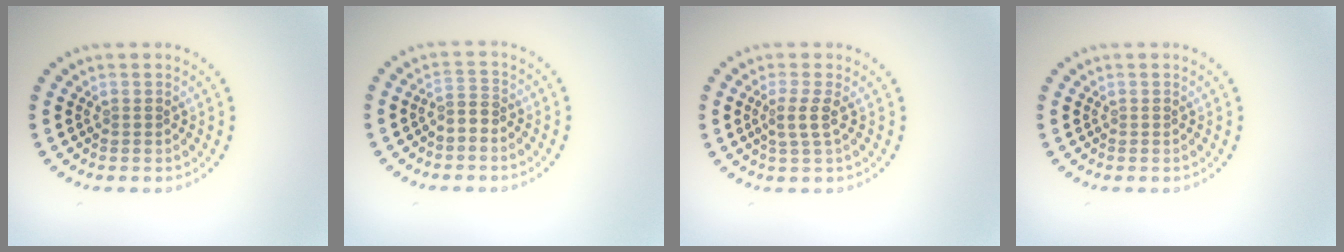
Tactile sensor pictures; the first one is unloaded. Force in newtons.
{"total": 1.8, "press": 1.2, "slide": 1.2}
{"total": 1.7, "press": 1.4, "slide": 1.0}
{"total": 0.0}